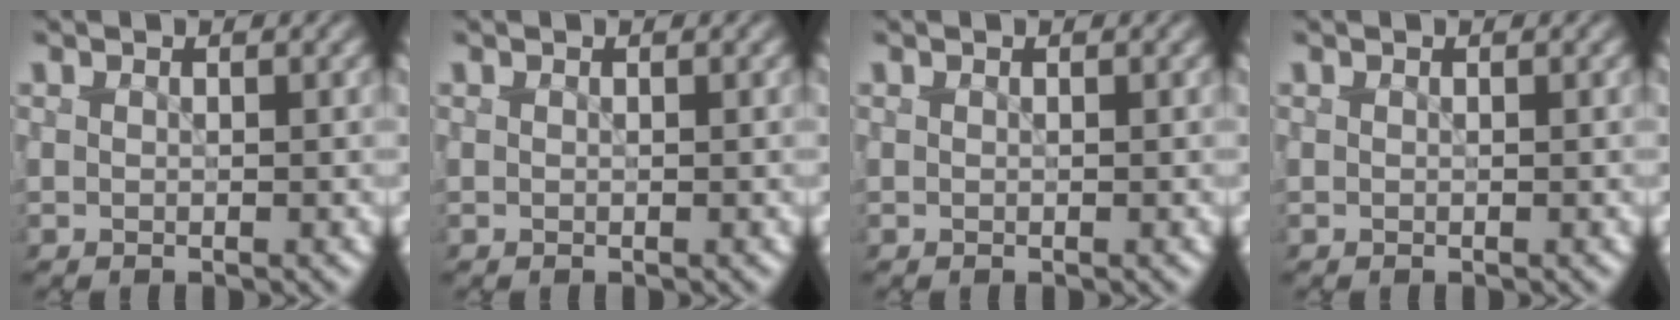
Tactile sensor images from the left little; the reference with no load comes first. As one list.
[{"total": 0.0}, {"total": 0.0}, {"total": 0.0}]